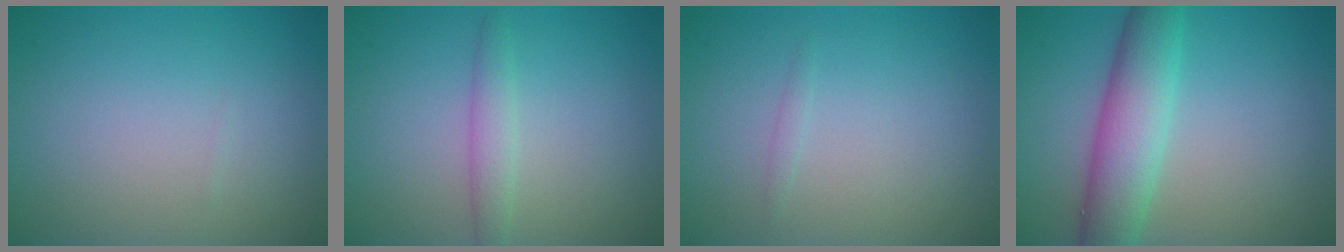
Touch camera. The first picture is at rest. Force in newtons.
{"total": 1.9, "press": 1.9, "slide": 0.2}
{"total": 0.6, "press": 0.6, "slide": 0.0}
{"total": 6.1, "press": 6.1, "slide": 0.3}